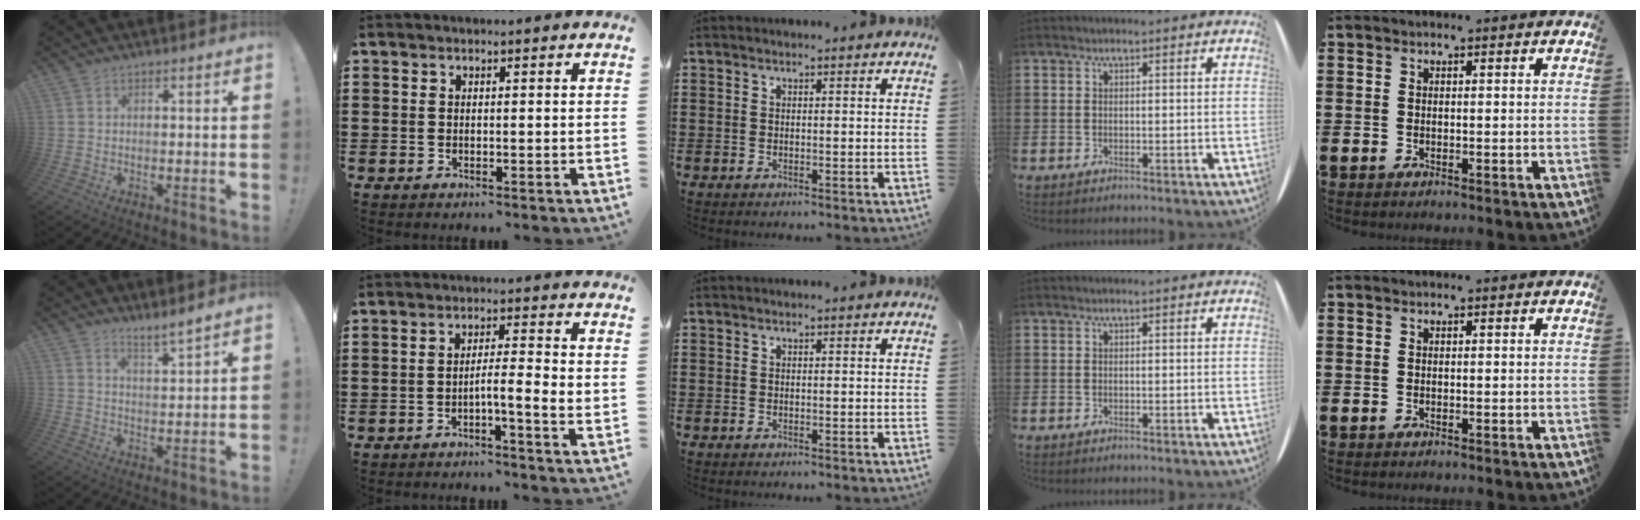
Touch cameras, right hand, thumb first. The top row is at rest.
{"thumb": {"total": 5.2, "force": [4.6, -0.2, 2.4], "torque": [-0.038, -0.034, 0.077]}, "index": {"total": 4.3, "force": [-1.2, 0.0, 4.1], "torque": [-0.071, -0.005, -0.023]}}